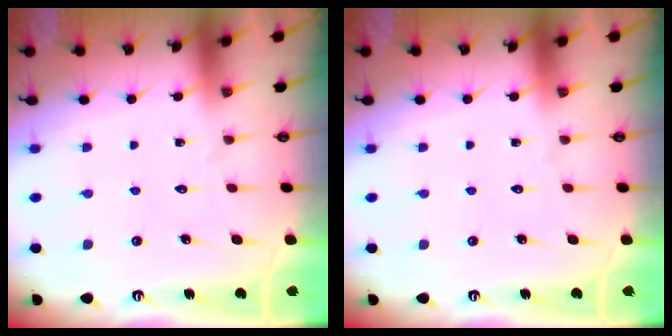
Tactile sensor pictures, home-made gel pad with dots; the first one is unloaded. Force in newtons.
{"total": 0.0}